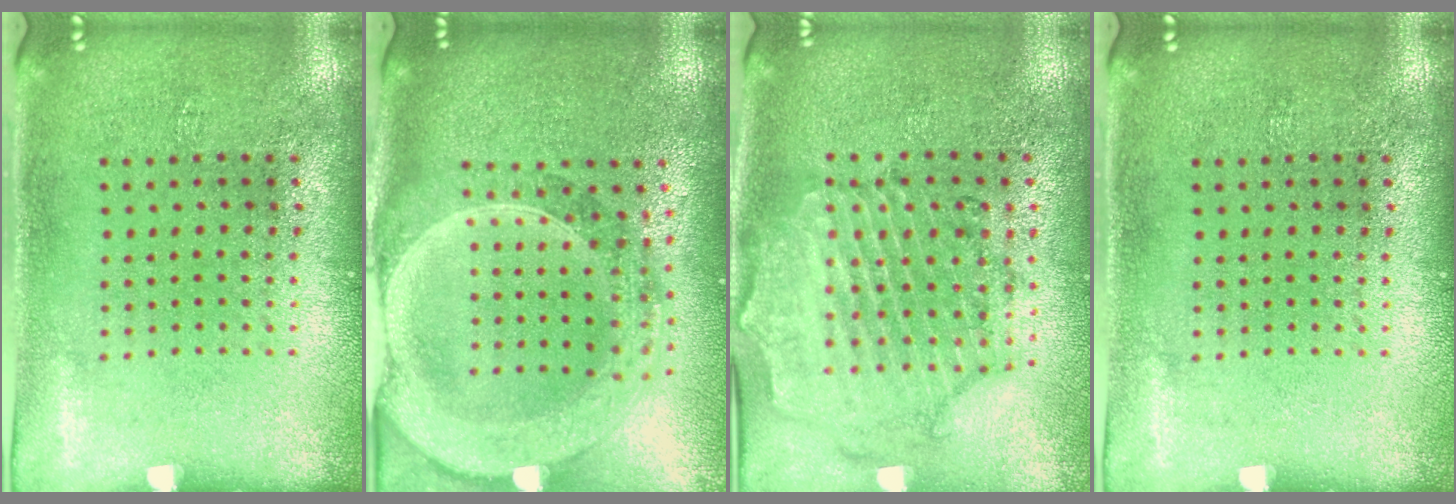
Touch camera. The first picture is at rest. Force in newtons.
{"total": 2.9, "press": 2.5, "slide": 1.5}
{"total": 0.8, "press": 0.7, "slide": 0.3}
{"total": 0.0}